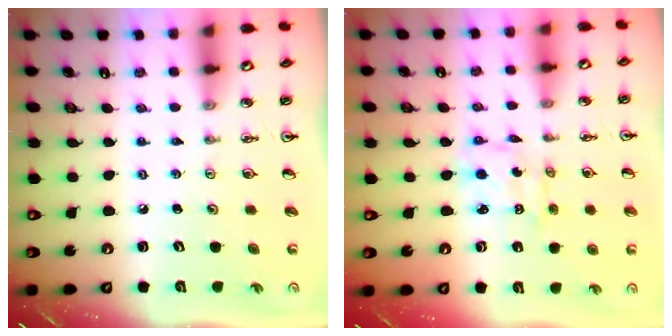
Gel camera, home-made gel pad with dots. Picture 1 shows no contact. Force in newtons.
{"total": 2.4, "press": 2.4, "slide": 0.1}